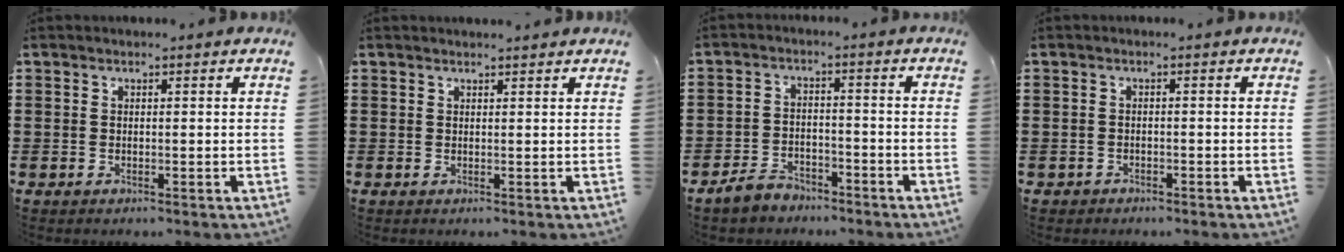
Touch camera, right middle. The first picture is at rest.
{"total": 0.8, "force": [0.8, -0.1, 0.1], "torque": [-0.002, -0.004, 0.016]}
{"total": 4.0, "force": [-3.7, 1.5, 0.2], "torque": [-0.017, 0.005, -0.078]}
{"total": 1.4, "force": [-1.2, 0.8, -0.2], "torque": [-0.003, -0.001, -0.026]}